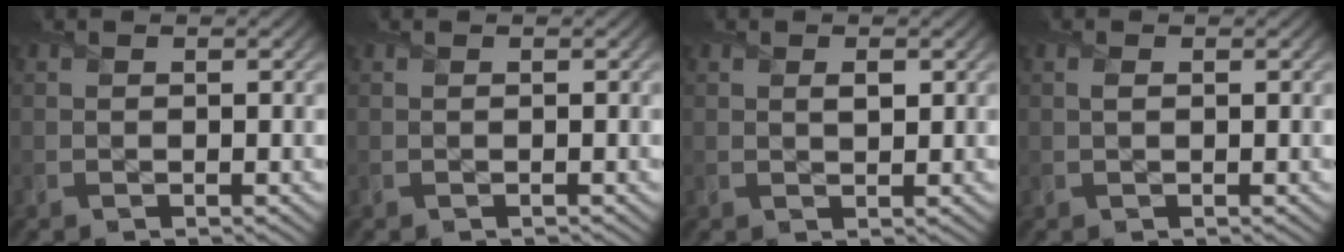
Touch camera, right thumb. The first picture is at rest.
{"total": 0.0}
{"total": 1.1, "force": [0.5, 0.6, 0.8], "torque": [-0.012, -0.006, 0.011]}
{"total": 0.6, "force": [0.2, 0.2, 0.5], "torque": [-0.012, 0.001, 0.004]}